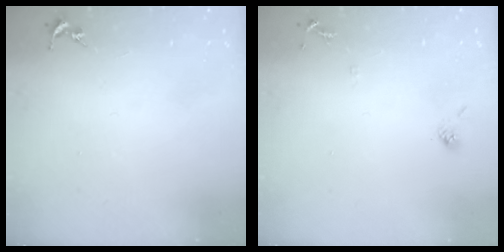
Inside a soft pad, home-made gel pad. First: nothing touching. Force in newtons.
{"total": 7.3, "press": 7.3, "slide": 0.4}